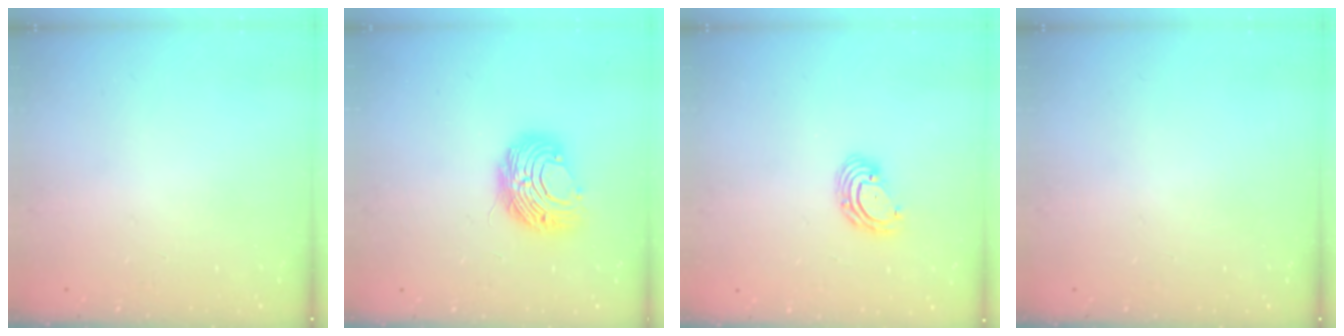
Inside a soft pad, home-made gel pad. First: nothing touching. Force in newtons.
{"total": 8.9, "press": 8.9, "slide": 0.0}
{"total": 5.7, "press": 5.7, "slide": 0.9}
{"total": 0.0}